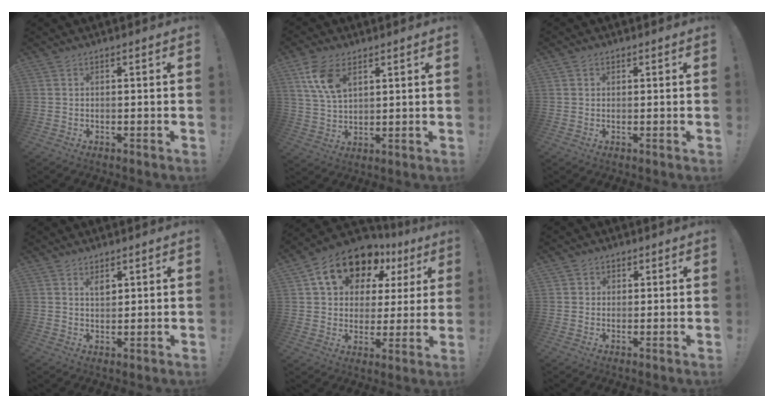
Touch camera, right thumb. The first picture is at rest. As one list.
[{"total": 10.1, "force": [5.2, 5.6, 6.6], "torque": [-0.118, -0.015, 0.097]}, {"total": 1.2, "force": [0.6, 1.0, 0.1], "torque": [0.006, -0.002, 0.010]}, {"total": 4.2, "force": [1.8, 2.6, 2.8], "torque": [-0.045, -0.002, 0.028]}, {"total": 16.5, "force": [10.3, 10.0, 8.3], "torque": [-0.139, -0.058, 0.189]}, {"total": 2.2, "force": [0.8, 2.0, 0.4], "torque": [0.001, -0.005, 0.013]}]